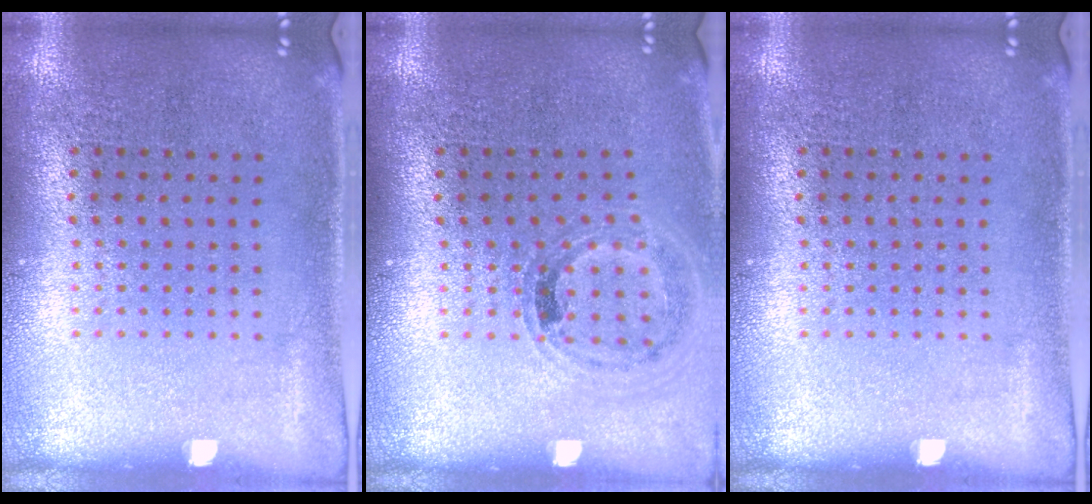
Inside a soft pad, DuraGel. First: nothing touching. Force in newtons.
{"total": 0.9, "press": 0.9, "slide": 0.1}
{"total": 0.0}